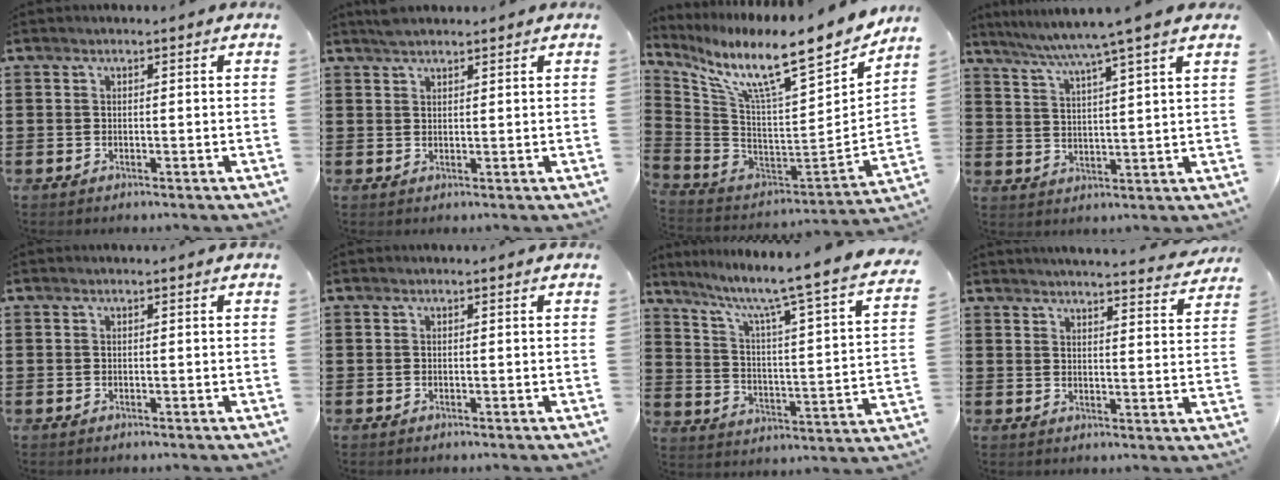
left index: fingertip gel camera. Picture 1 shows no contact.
{"total": 1.9, "force": [1.7, 0.4, 0.6], "torque": [-0.014, 0.000, 0.033]}
{"total": 13.3, "force": [9.6, 2.0, 8.9], "torque": [-0.170, -0.079, 0.152]}
{"total": 6.3, "force": [5.1, -1.4, 3.4], "torque": [-0.082, -0.027, 0.084]}
{"total": 0.0}
{"total": 0.0}
{"total": 6.7, "force": [5.3, -0.6, 4.1], "torque": [-0.095, -0.058, 0.072]}
{"total": 4.1, "force": [4.0, -0.4, 0.6], "torque": [-0.019, -0.026, 0.069]}